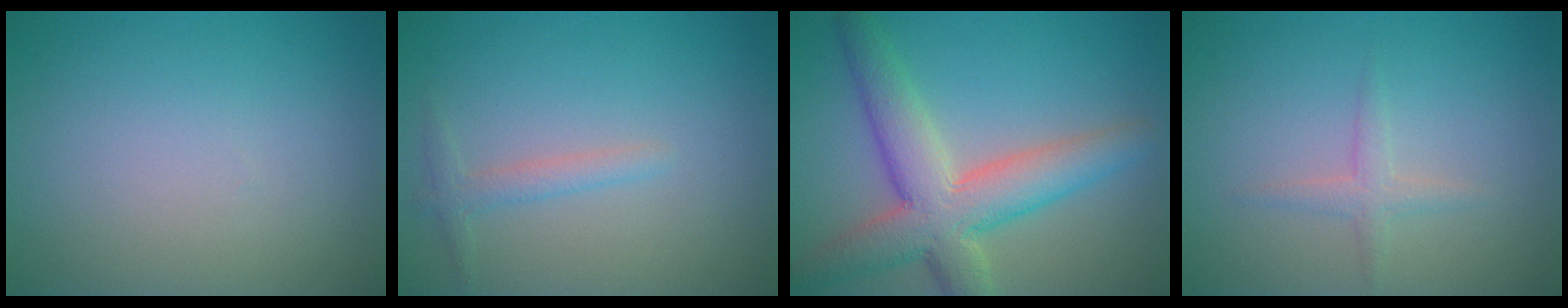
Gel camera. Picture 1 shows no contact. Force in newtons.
{"total": 1.5, "press": 1.5, "slide": 0.0}
{"total": 7.4, "press": 7.4, "slide": 0.5}
{"total": 1.4, "press": 1.4, "slide": 0.1}